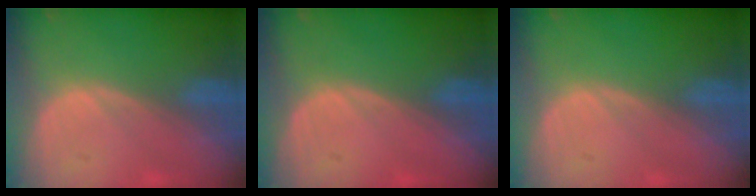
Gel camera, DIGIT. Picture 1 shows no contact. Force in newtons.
{"total": 0.0}
{"total": 0.0}